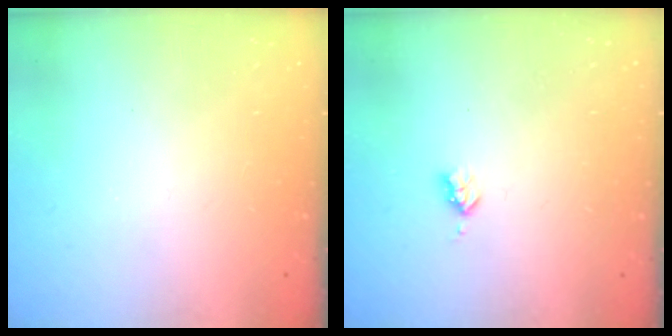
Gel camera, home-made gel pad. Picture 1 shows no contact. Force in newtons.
{"total": 2.9, "press": 2.9, "slide": 0.5}